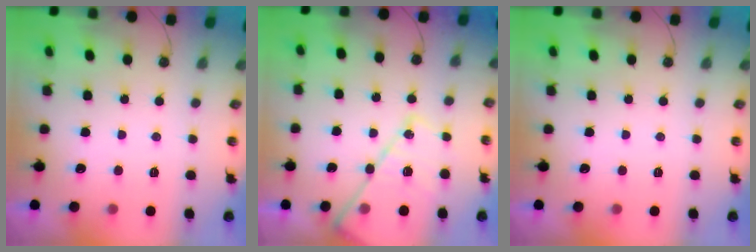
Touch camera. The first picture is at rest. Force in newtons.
{"total": 17.3, "press": 17.3, "slide": 1.2}
{"total": 0.0}